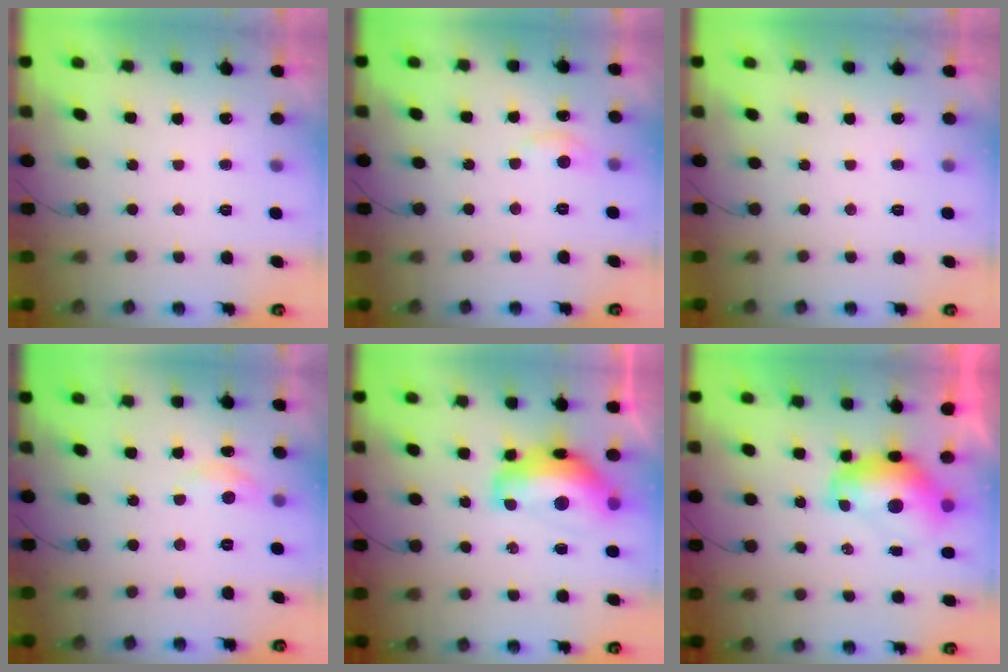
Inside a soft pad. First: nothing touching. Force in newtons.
{"total": 4.8, "press": 4.8, "slide": 0.7}
{"total": 0.0}
{"total": 3.9, "press": 3.9, "slide": 0.6}
{"total": 14.1, "press": 14.0, "slide": 1.3}
{"total": 8.7, "press": 8.6, "slide": 0.9}